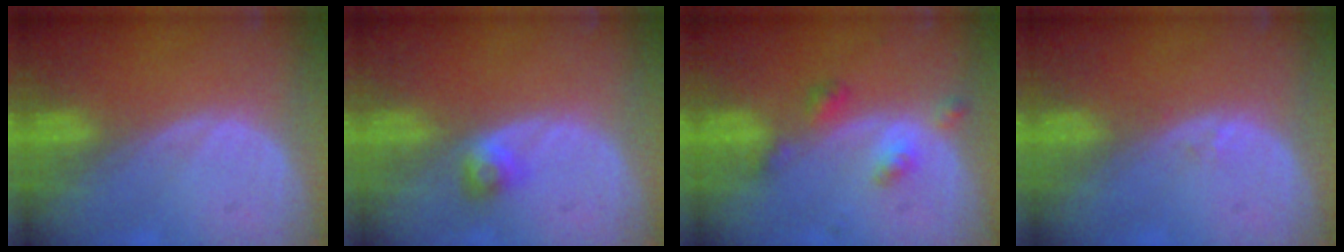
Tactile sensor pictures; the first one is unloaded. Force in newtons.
{"total": 2.6, "press": 2.3, "slide": 1.2}
{"total": 4.4, "press": 3.9, "slide": 2.0}
{"total": 0.6, "press": 0.5, "slide": 0.4}